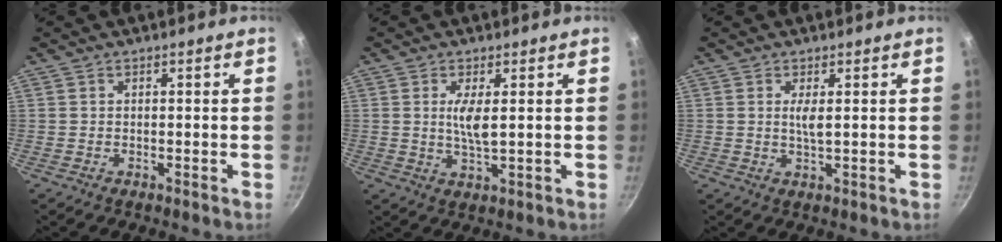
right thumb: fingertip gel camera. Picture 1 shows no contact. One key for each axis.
{"total": 4.7, "fx": 0.9, "fy": 1.3, "fz": 4.4, "tx": -0.091, "ty": -0.006, "tz": 0.019}
{"total": 2.4, "fx": 0.6, "fy": 0.5, "fz": 2.3, "tx": -0.045, "ty": -0.005, "tz": 0.012}